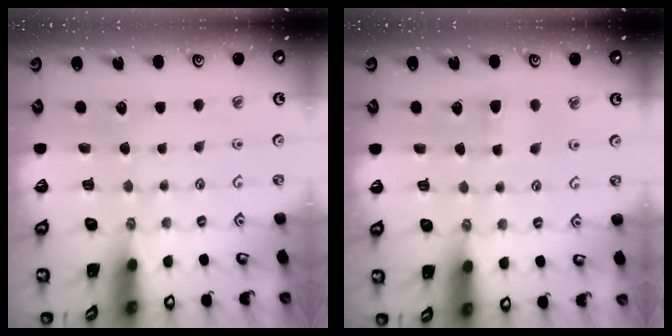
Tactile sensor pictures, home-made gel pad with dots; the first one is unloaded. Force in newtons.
{"total": 5.8, "press": 5.8, "slide": 0.5}